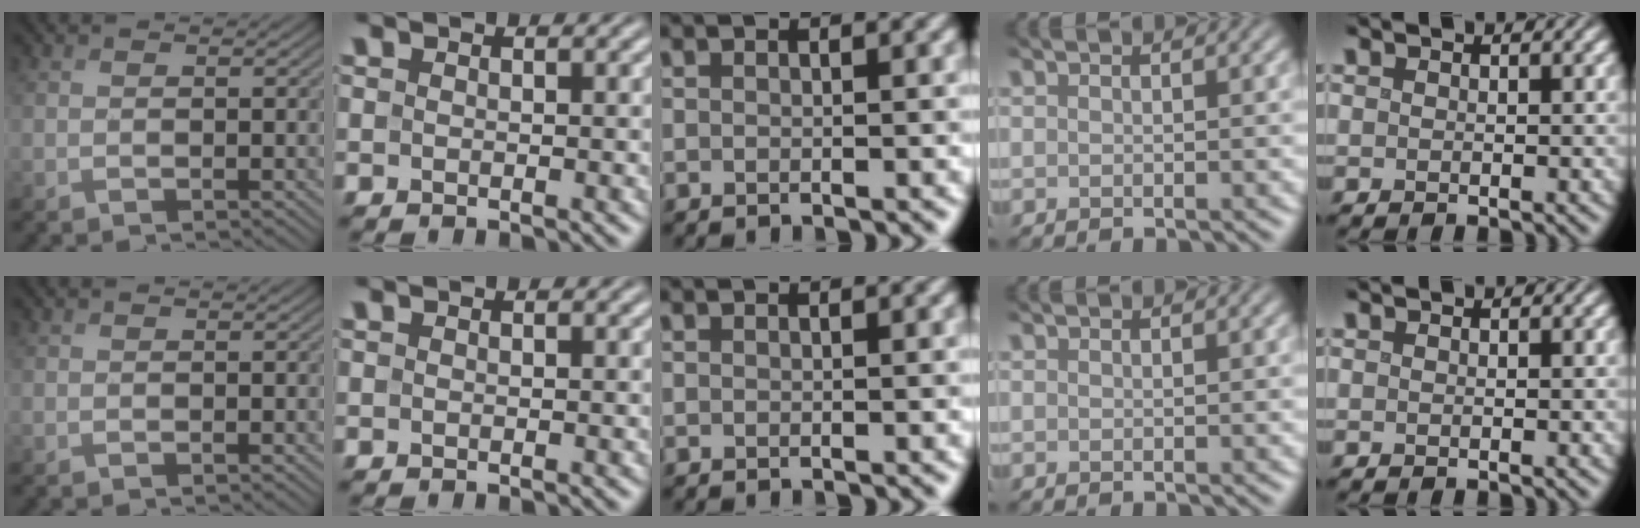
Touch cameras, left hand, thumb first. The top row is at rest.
{}